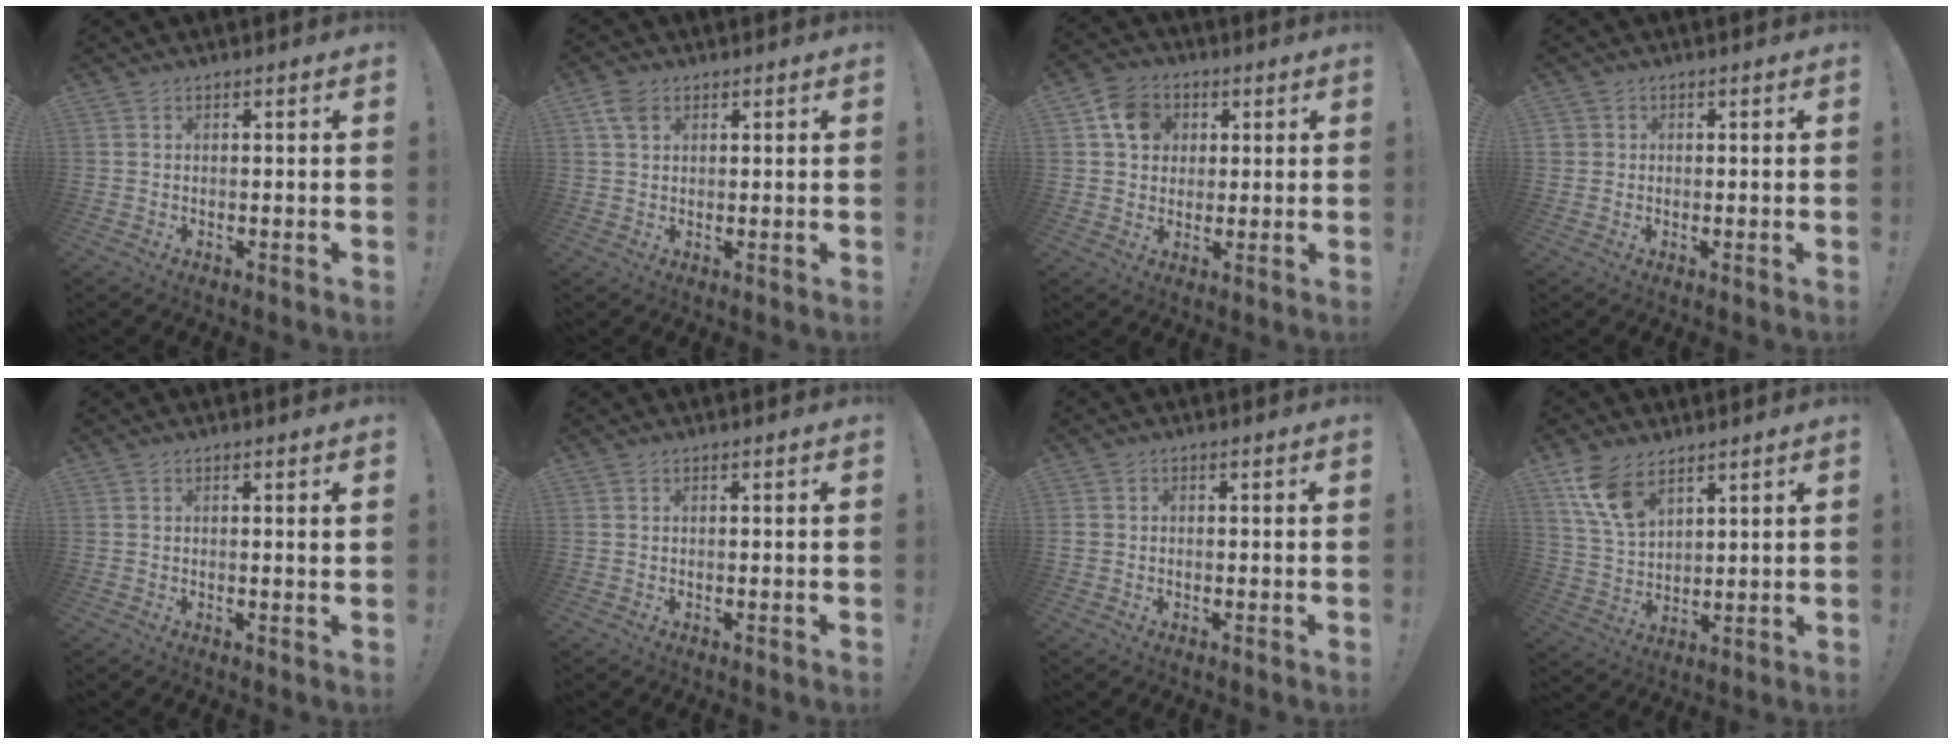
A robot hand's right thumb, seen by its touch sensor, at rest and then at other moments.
{"total": 4.5, "force": [2.1, 3.0, 2.6], "torque": [-0.052, 0.002, 0.042]}
{"total": 9.5, "force": [3.1, 8.2, 3.8], "torque": [-0.055, -0.004, 0.061]}
{"total": 1.7, "force": [0.1, 1.7, 0.2], "torque": [-0.010, 0.006, 0.003]}
{"total": 1.6, "force": [0.7, -0.3, 1.4], "torque": [-0.013, -0.007, 0.008]}
{"total": 0.0}
{"total": 1.3, "force": [-0.5, 1.1, 0.3], "torque": [-0.010, 0.005, -0.008]}
{"total": 10.9, "force": [6.9, 5.7, 6.1], "torque": [-0.111, -0.030, 0.136]}